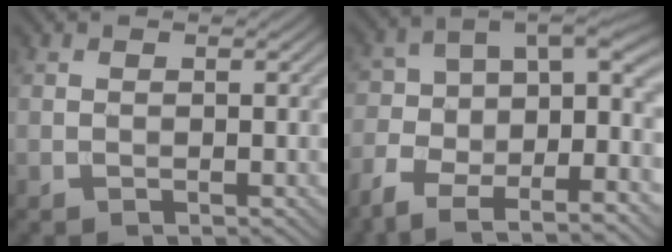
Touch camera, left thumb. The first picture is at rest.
{"total": 13.7, "force": [-6.3, 6.3, 10.4], "torque": [-0.200, -0.029, -0.102]}